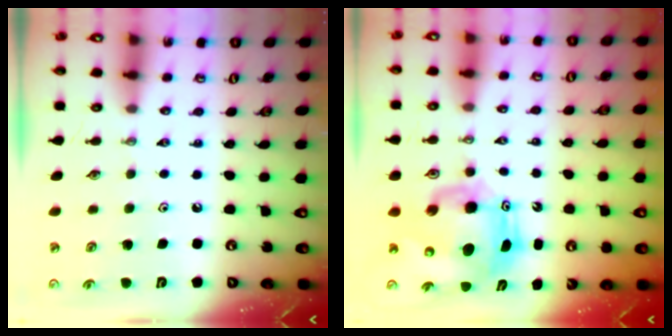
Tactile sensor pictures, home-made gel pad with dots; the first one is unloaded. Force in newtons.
{"total": 11.0, "press": 10.9, "slide": 1.8}